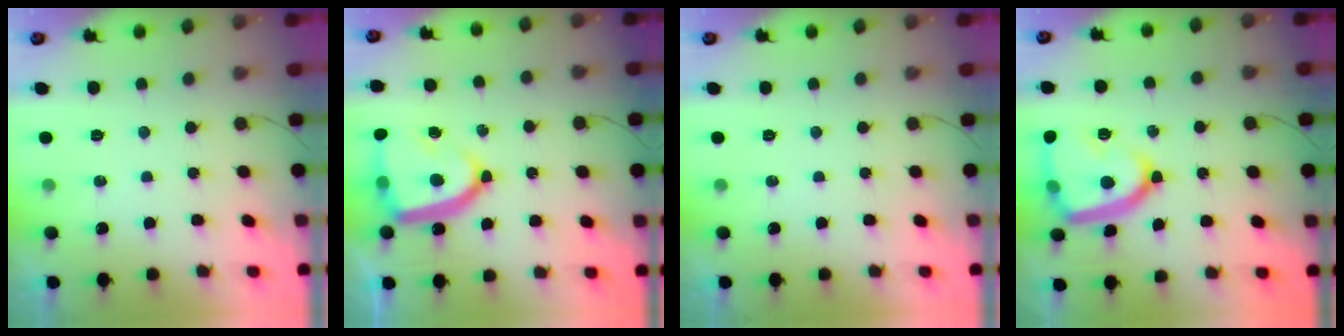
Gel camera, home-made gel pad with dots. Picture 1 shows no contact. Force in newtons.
{"total": 16.7, "press": 16.6, "slide": 1.5}
{"total": 0.0}
{"total": 17.2, "press": 17.2, "slide": 1.5}